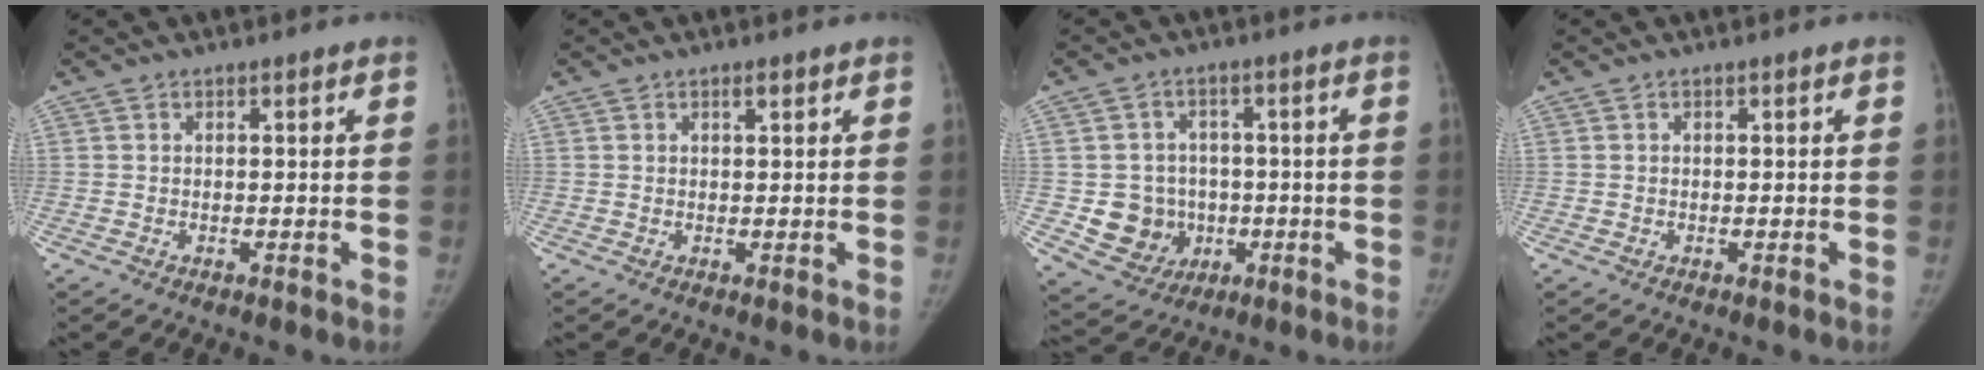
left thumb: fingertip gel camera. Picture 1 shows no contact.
{"total": 1.1, "force": [0.7, 0.4, 0.8], "torque": [-0.011, -0.002, 0.011]}
{"total": 8.9, "force": [-1.3, 8.3, 2.9], "torque": [-0.015, 0.009, -0.007]}
{"total": 0.0}